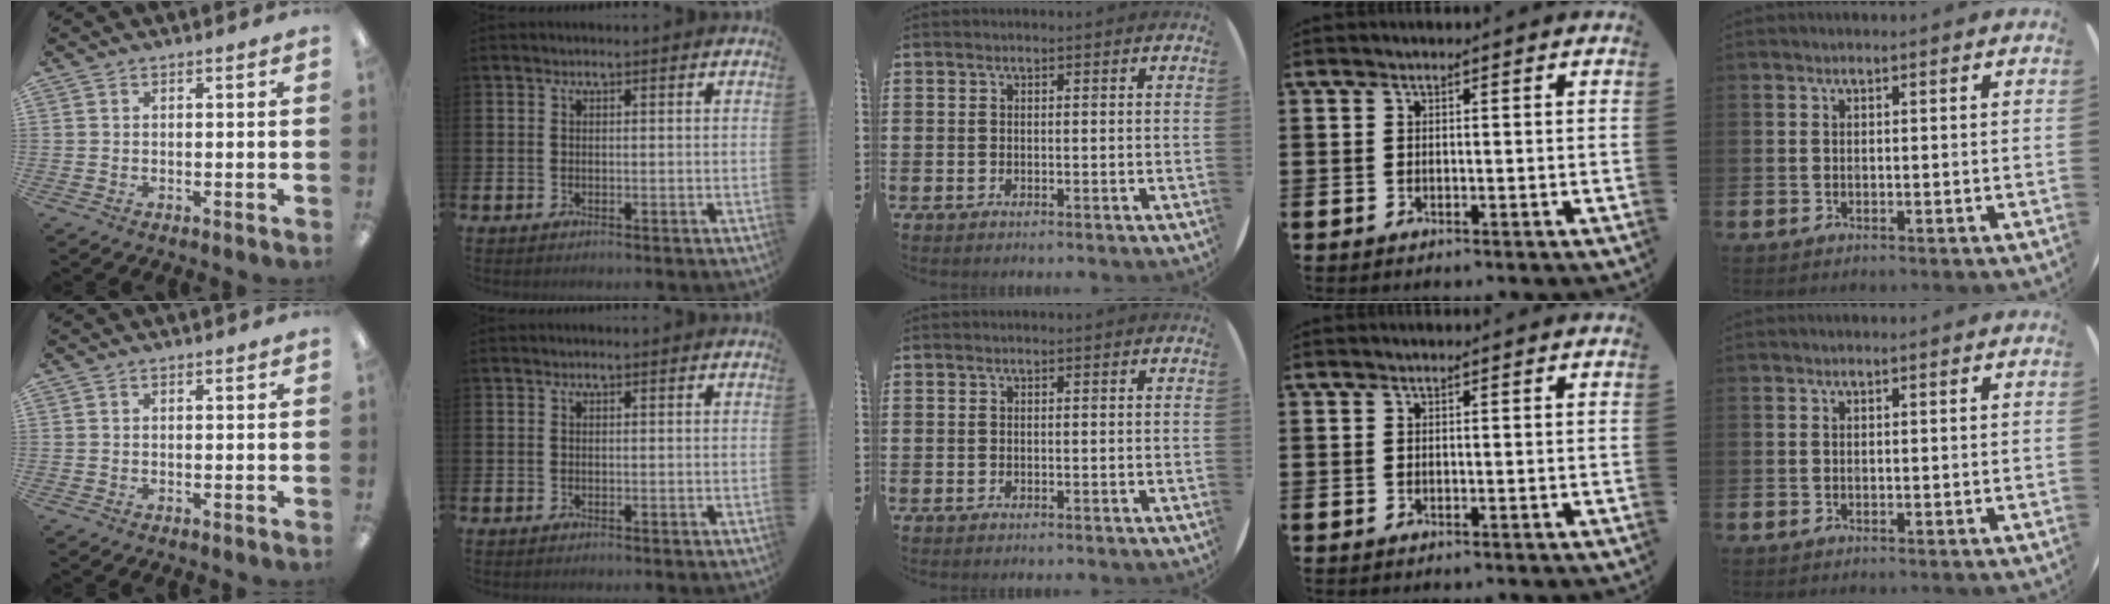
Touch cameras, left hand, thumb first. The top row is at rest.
{}